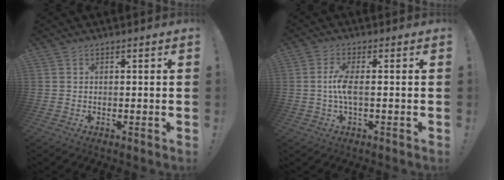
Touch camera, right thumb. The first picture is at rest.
{"total": 5.8, "force": [-0.4, 1.7, 5.6], "torque": [-0.109, -0.004, -0.012]}